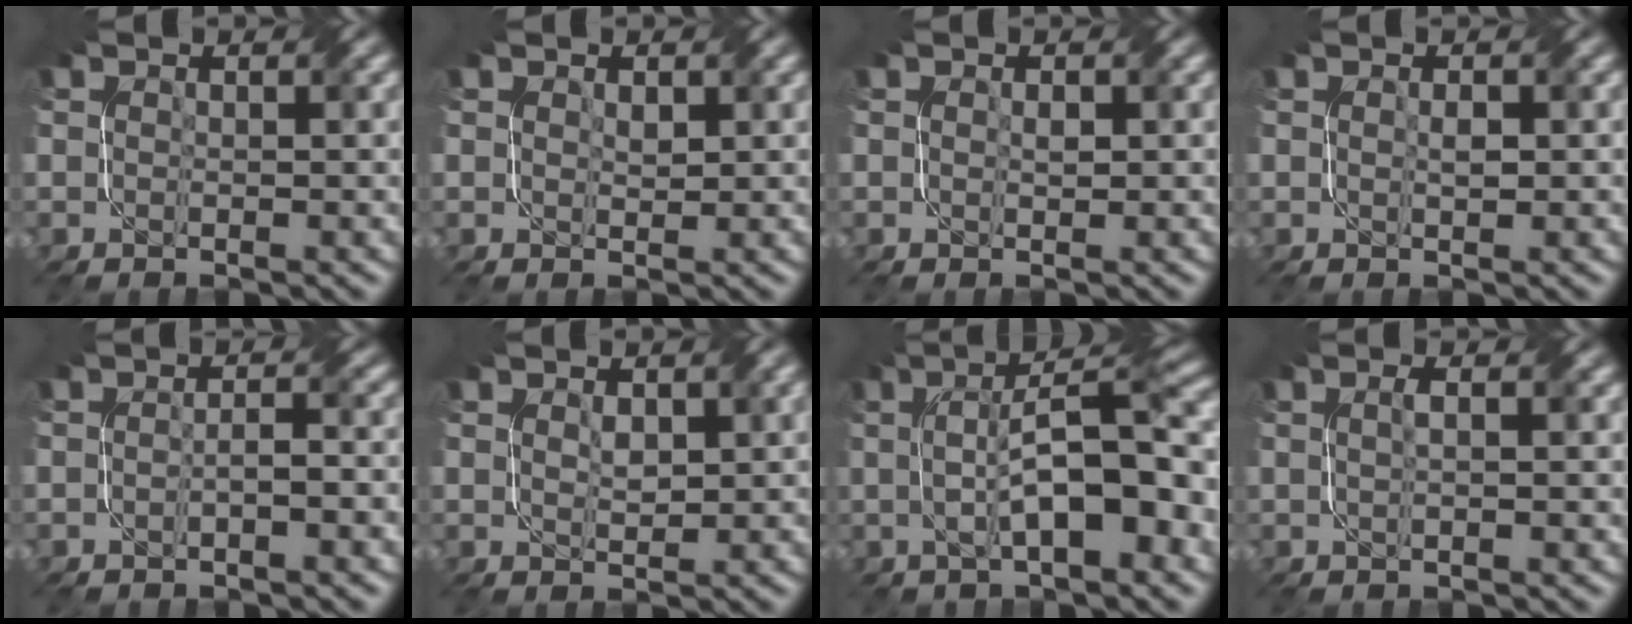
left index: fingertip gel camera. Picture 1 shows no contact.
{"total": 0.9, "force": [0.4, 0.6, 0.5], "torque": [-0.006, -0.004, 0.012]}
{"total": 0.6, "force": [0.0, 0.4, 0.5], "torque": [-0.005, -0.001, 0.001]}
{"total": 0.7, "force": [-0.1, 0.3, 0.7], "torque": [-0.012, -0.001, 0.002]}
{"total": 1.9, "force": [-0.9, 0.4, 1.7], "torque": [-0.024, 0.004, -0.017]}
{"total": 1.4, "force": [0.5, 0.6, 1.2], "torque": [-0.018, -0.002, 0.017]}
{"total": 8.7, "force": [-0.1, 2.5, 8.3], "torque": [-0.120, 0.011, -0.002]}
{"total": 1.2, "force": [0.3, 0.3, 1.1], "torque": [-0.018, 0.000, 0.000]}